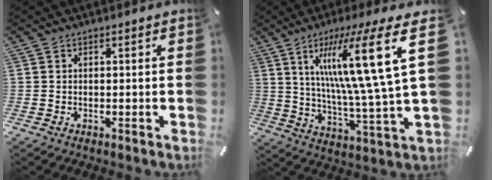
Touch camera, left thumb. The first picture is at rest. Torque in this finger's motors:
{"motor_torque": [2.51, 2.50, 1.91, -0.86, 0.32]}